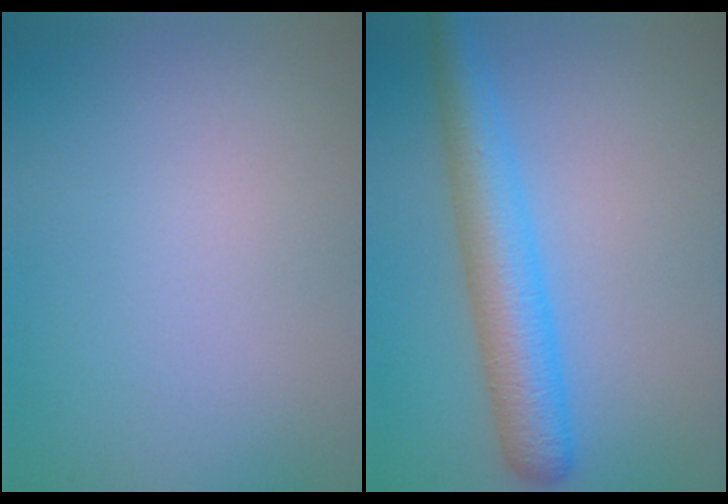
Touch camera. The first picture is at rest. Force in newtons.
{"total": 5.4, "press": 5.4, "slide": 0.1}